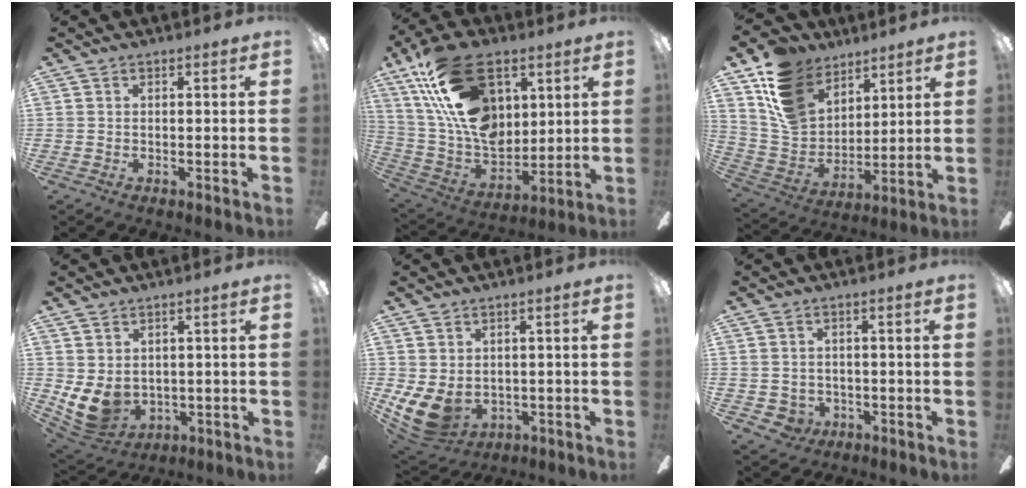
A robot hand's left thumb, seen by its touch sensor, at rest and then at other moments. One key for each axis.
{"total": 24.5, "fx": 10.8, "fy": 14.7, "fz": 16.4, "tx": -0.327, "ty": -0.041, "tz": 0.191}
{"total": 15.5, "fx": 10.0, "fy": 10.3, "fz": 5.7, "tx": -0.136, "ty": -0.048, "tz": 0.199}
{"total": 8.9, "fx": -0.3, "fy": 6.9, "fz": 5.6, "tx": -0.145, "ty": -0.017, "tz": -0.005}
{"total": 8.1, "fx": -1.5, "fy": 5.9, "fz": 5.3, "tx": -0.142, "ty": -0.007, "tz": -0.026}
{"total": 3.2, "fx": -0.8, "fy": 3.0, "fz": 0.6, "tx": -0.022, "ty": 0.005, "tz": -0.015}